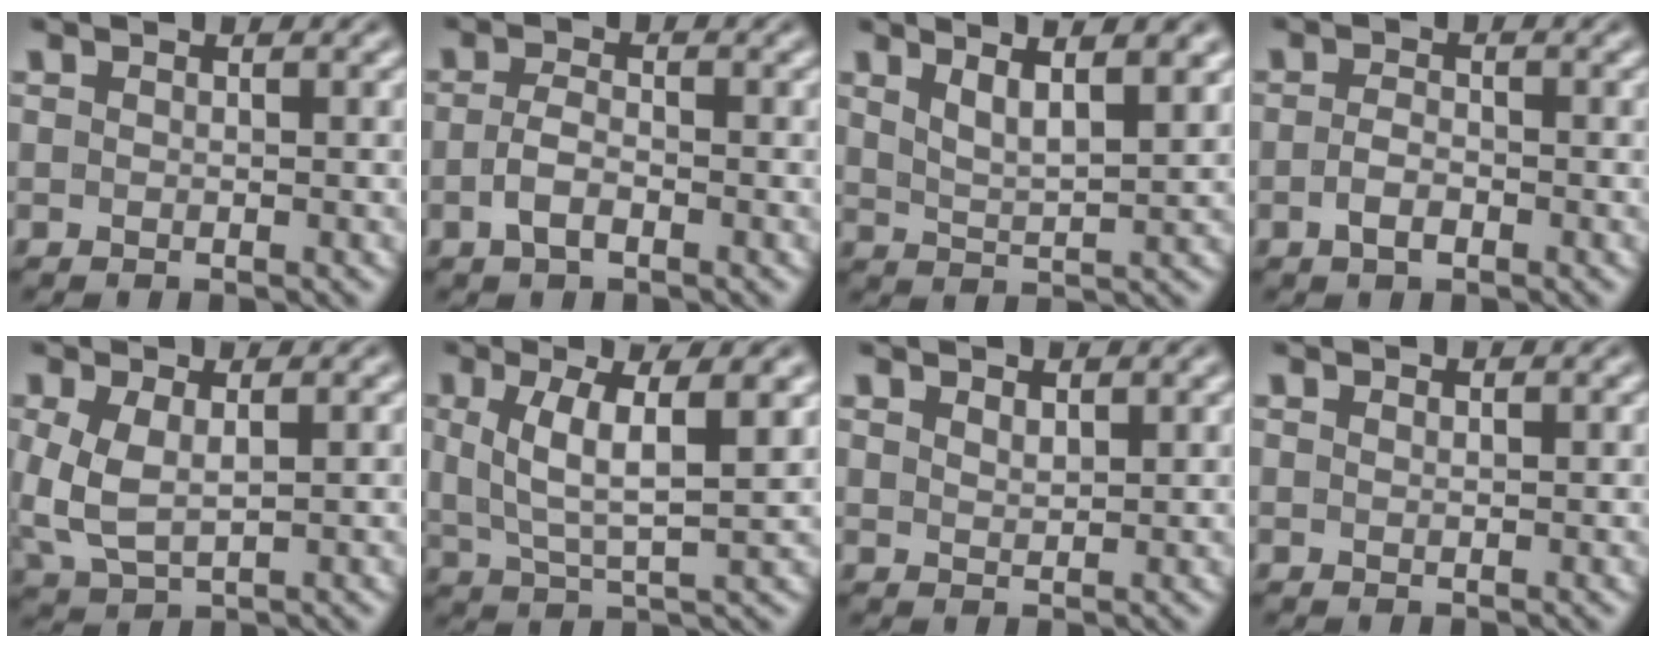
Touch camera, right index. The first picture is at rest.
{"total": 1.9, "force": [-1.2, 0.6, 1.4], "torque": [-0.032, -0.012, -0.015]}
{"total": 4.7, "force": [2.7, 1.6, 3.5], "torque": [-0.046, 0.003, 0.042]}
{"total": 1.7, "force": [-1.3, 0.3, 1.0], "torque": [-0.022, -0.012, -0.016]}
{"total": 3.9, "force": [-0.2, 2.7, 2.8], "torque": [-0.081, -0.027, 0.019]}
{"total": 5.2, "force": [1.0, 2.0, 4.7], "torque": [-0.082, -0.015, 0.031]}
{"total": 1.5, "force": [1.3, -0.8, 0.1], "torque": [0.009, -0.007, 0.035]}
{"total": 0.8, "force": [0.5, -0.6, 0.0], "torque": [0.003, -0.003, 0.012]}